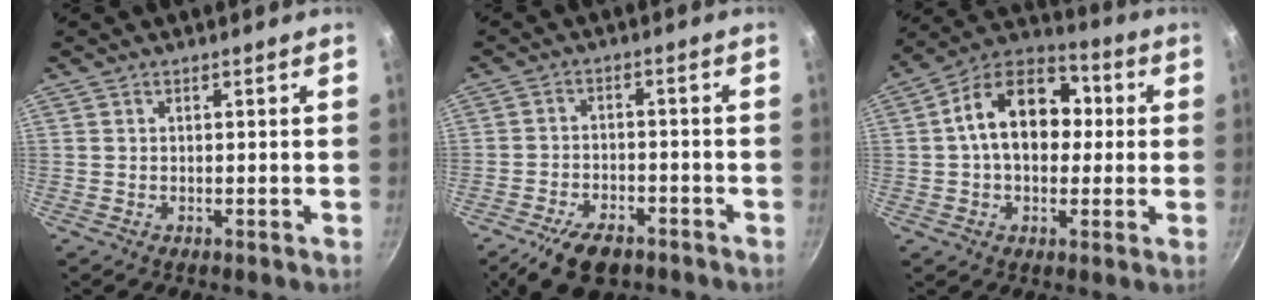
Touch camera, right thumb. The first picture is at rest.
{"total": 9.8, "force": [-6.4, 4.8, 5.6], "torque": [-0.095, 0.028, -0.108]}
{"total": 16.4, "force": [1.6, 11.5, 11.6], "torque": [-0.145, 0.033, 0.004]}